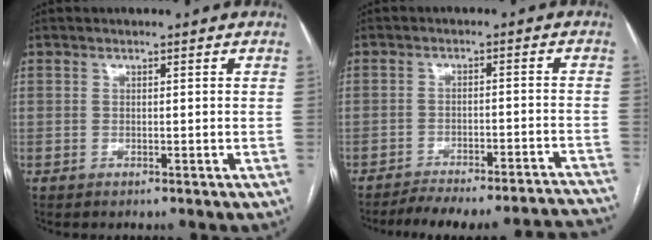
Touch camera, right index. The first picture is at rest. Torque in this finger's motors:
{"motor_torque": [-0.44, -1.70, 0.32, 0.10]}